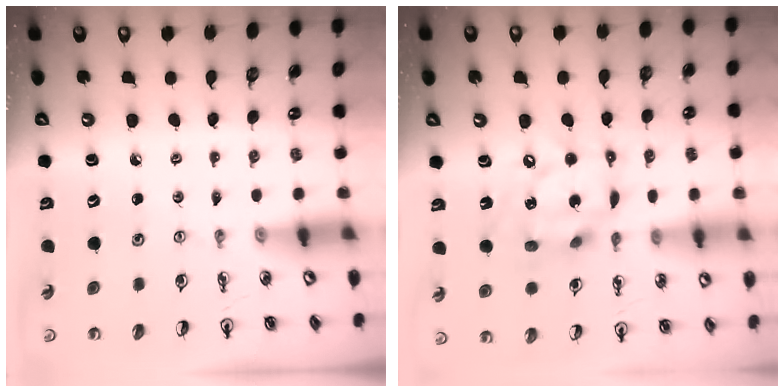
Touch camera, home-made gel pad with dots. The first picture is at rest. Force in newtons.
{"total": 14.3, "press": 14.2, "slide": 1.7}